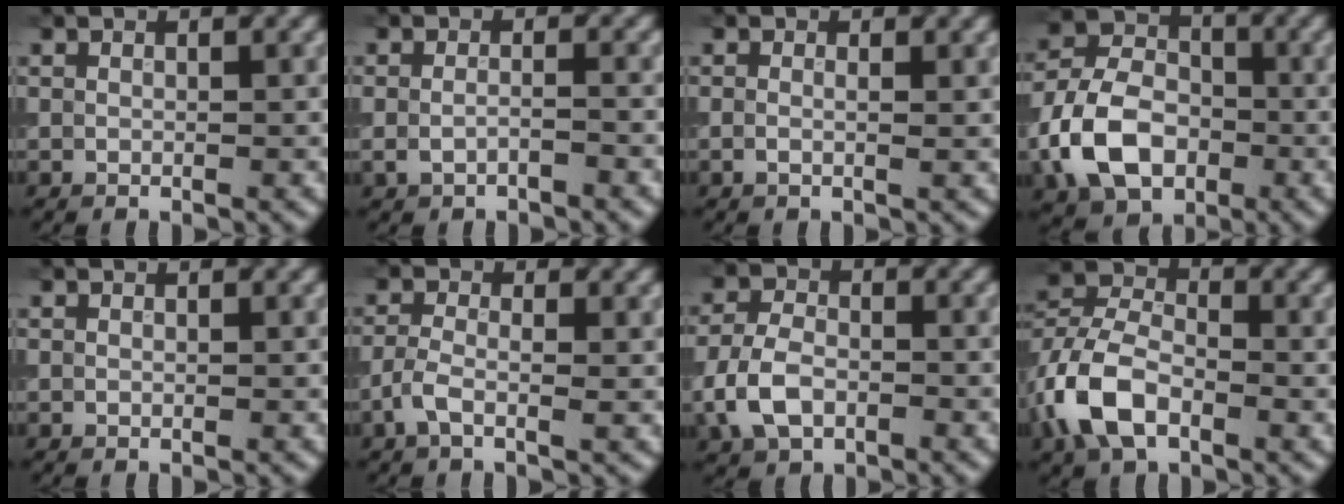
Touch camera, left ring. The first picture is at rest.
{"total": 1.6, "force": [-0.9, 0.6, 1.2], "torque": [-0.026, -0.002, -0.021]}
{"total": 1.3, "force": [0.2, 0.5, 1.2], "torque": [-0.013, -0.008, -0.005]}
{"total": 8.6, "force": [-2.8, 6.0, 5.5], "torque": [-0.112, 0.005, -0.066]}
{"total": 0.0}
{"total": 2.4, "force": [-0.9, 0.9, 2.0], "torque": [-0.048, 0.000, -0.026]}
{"total": 4.9, "force": [-1.8, 3.2, 3.2], "torque": [-0.069, 0.000, -0.042]}
{"total": 6.9, "force": [-2.7, 4.2, 4.8], "torque": [-0.101, 0.005, -0.060]}